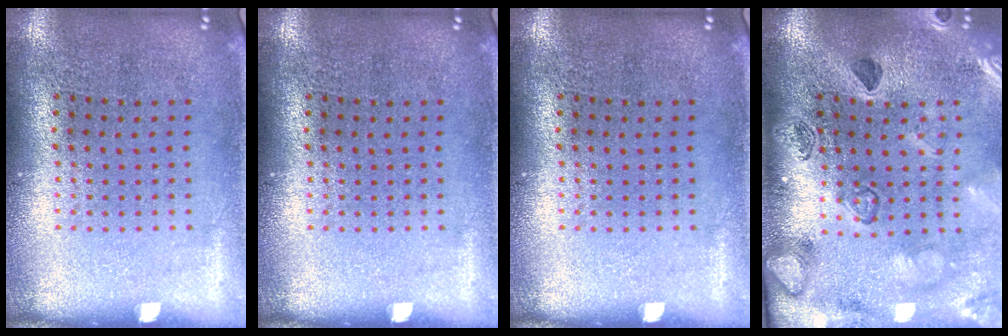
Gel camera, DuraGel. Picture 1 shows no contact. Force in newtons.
{"total": 0.0}
{"total": 0.0}
{"total": 2.3, "press": 2.3, "slide": 0.5}